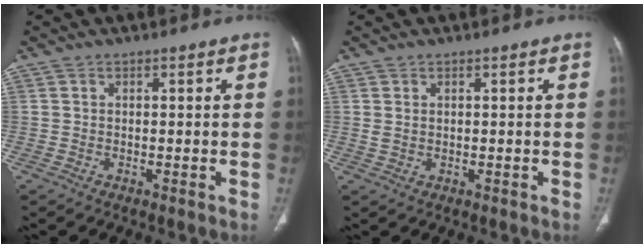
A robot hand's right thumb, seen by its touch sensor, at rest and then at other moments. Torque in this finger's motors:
{"motor_torque": [0.77, 0.73, -0.03, -0.36, 0.09]}